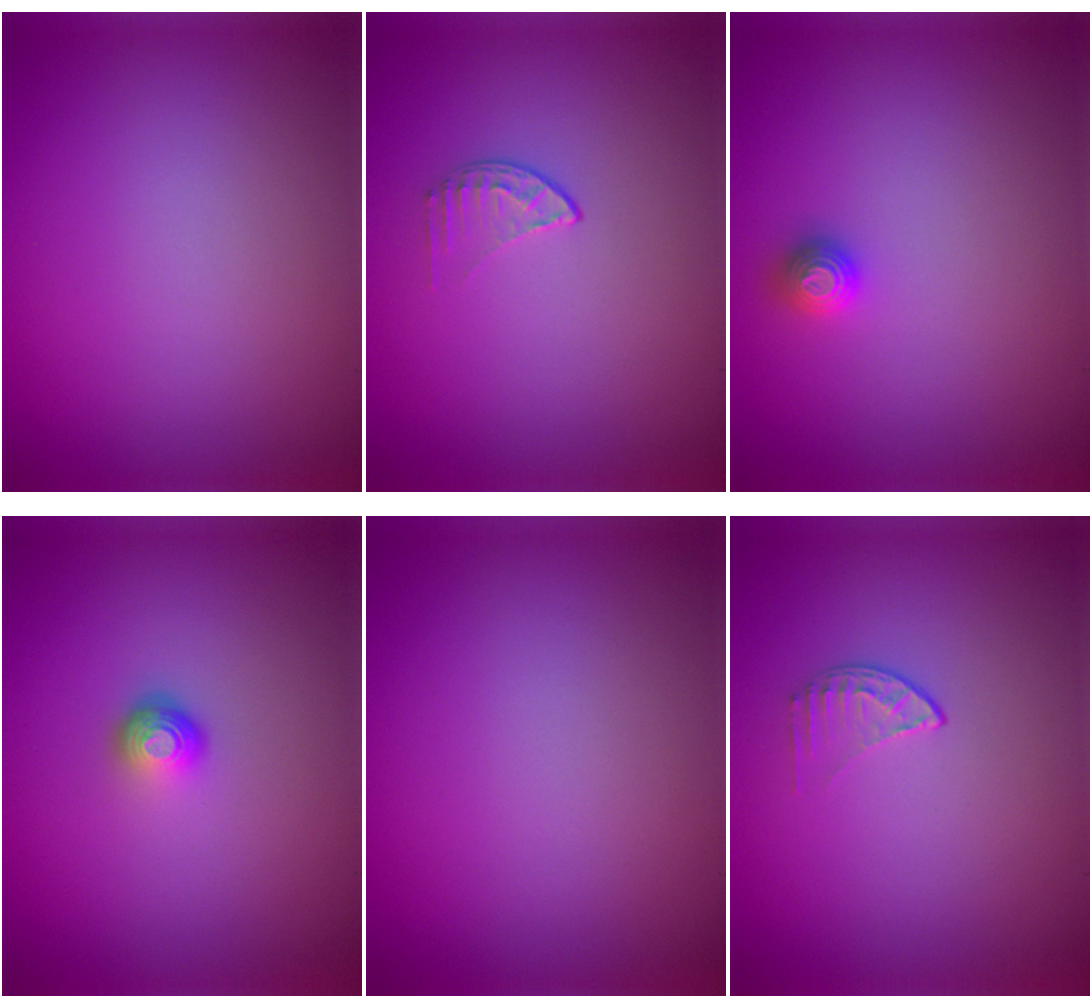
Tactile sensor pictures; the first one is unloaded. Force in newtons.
{"total": 1.1, "press": 0.7, "slide": 0.9}
{"total": 1.1, "press": 1.1, "slide": 0.2}
{"total": 1.7, "press": 1.1, "slide": 1.3}
{"total": 0.0}
{"total": 1.1, "press": 0.7, "slide": 0.9}